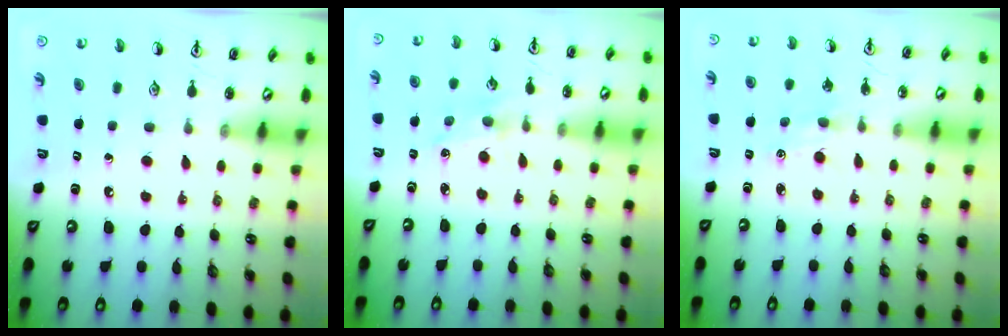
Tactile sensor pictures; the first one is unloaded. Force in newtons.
{"total": 1.6, "press": 1.5, "slide": 0.3}
{"total": 1.2, "press": 1.2, "slide": 0.3}